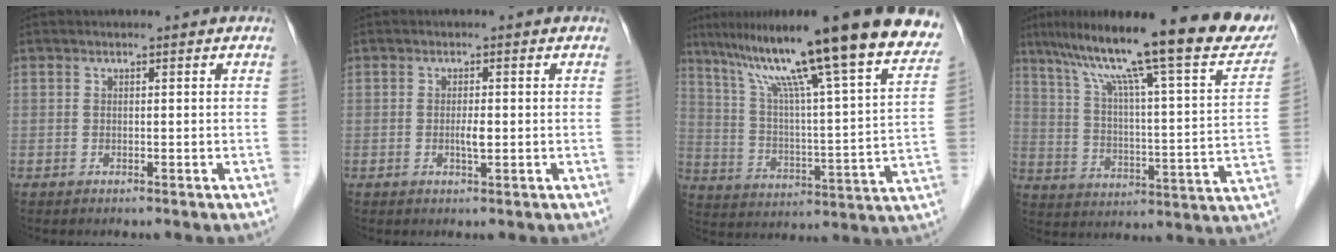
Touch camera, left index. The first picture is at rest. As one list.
[{"total": 1.7, "force": [-0.3, 0.3, 1.7], "torque": [-0.033, 0.000, -0.004]}, {"total": 27.5, "force": [20.5, 1.1, 18.3], "torque": [-0.295, -0.001, 0.295]}, {"total": 27.2, "force": [20.5, 2.4, 17.7], "torque": [-0.279, -0.001, 0.287]}]